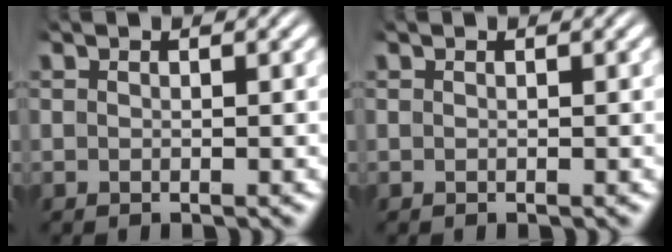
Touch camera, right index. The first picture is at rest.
{"total": 0.0}